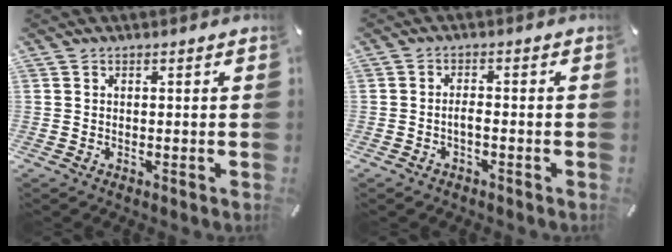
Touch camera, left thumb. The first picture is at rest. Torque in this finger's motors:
{"motor_torque": [0.55, 0.30, 0.20, -0.15, 0.01]}